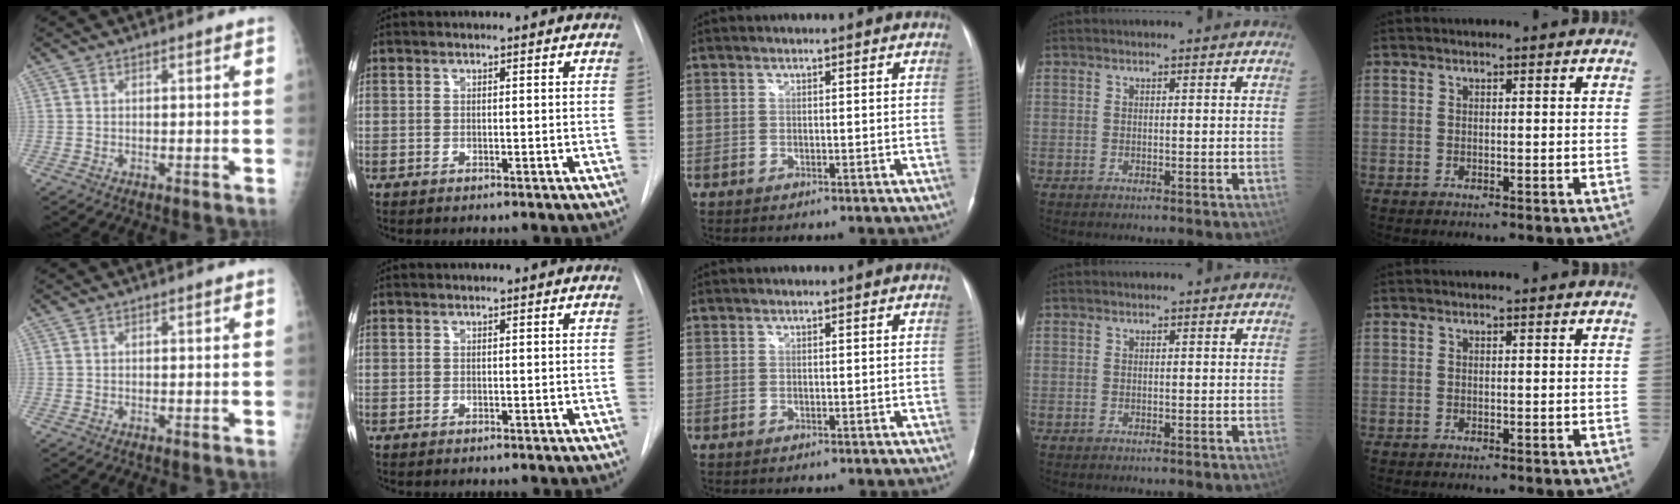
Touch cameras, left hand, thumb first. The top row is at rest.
{}